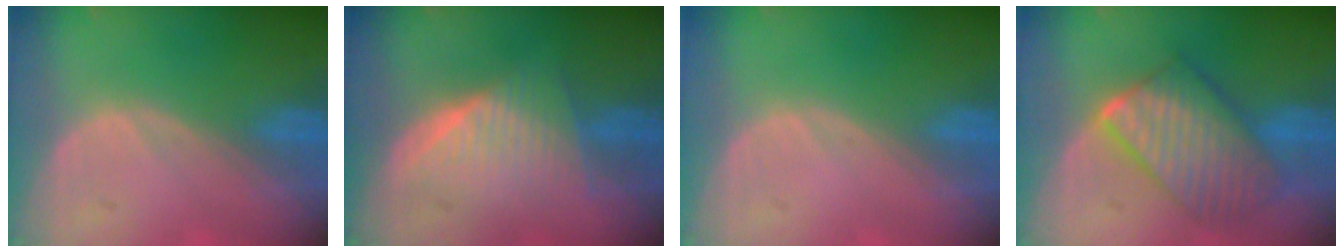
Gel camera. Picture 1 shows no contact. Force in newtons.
{"total": 6.5, "press": 6.2, "slide": 1.8}
{"total": 0.0}
{"total": 10.1, "press": 10.1, "slide": 0.7}